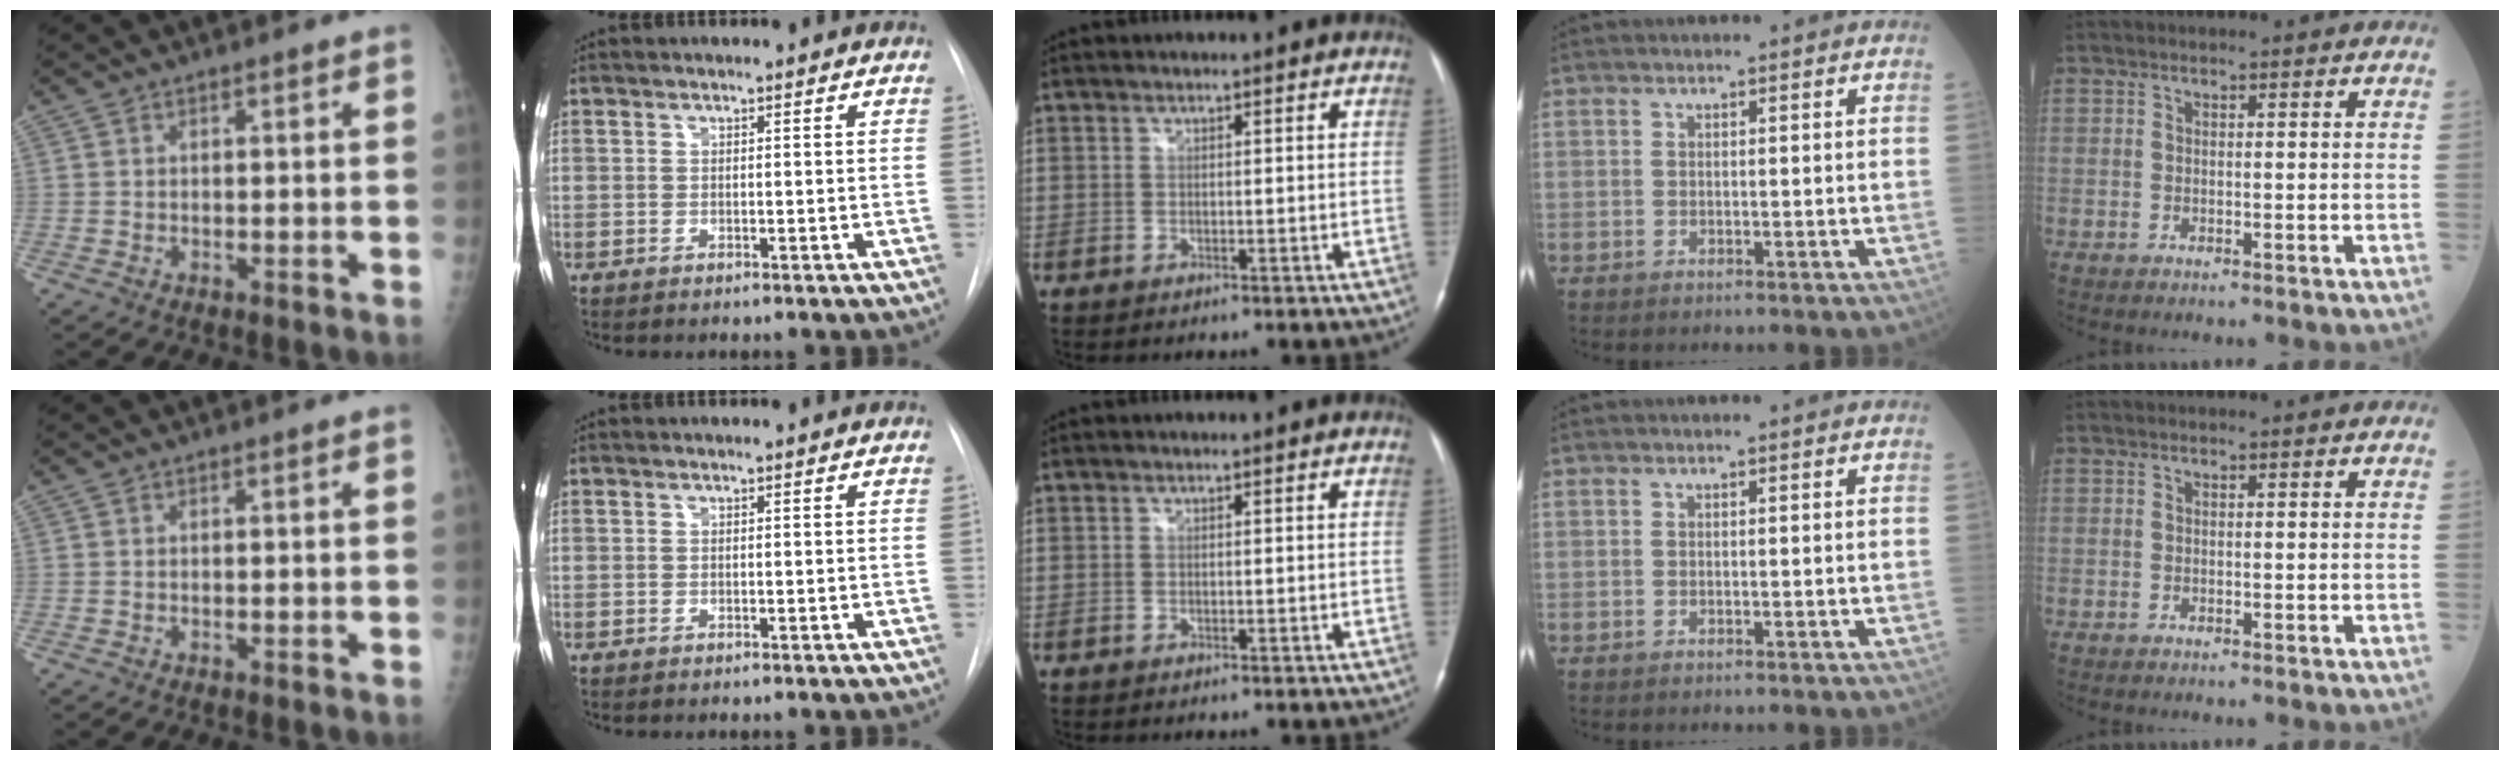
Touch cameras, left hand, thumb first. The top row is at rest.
{}